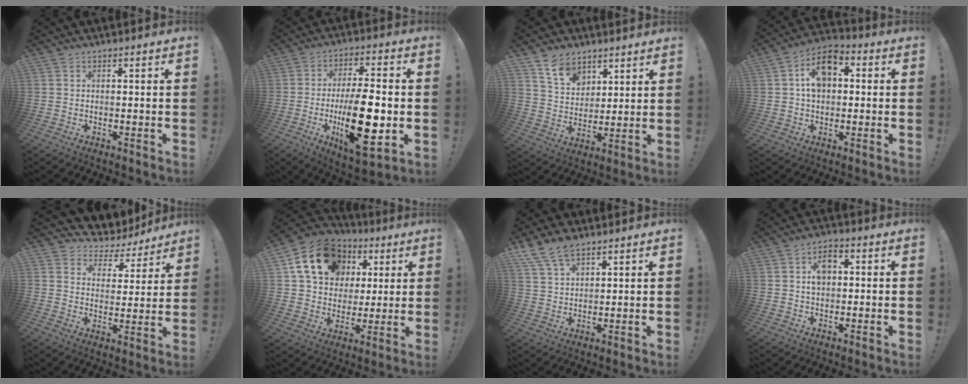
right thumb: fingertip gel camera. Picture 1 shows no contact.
{"total": 20.9, "force": [-4.0, 7.9, 18.9], "torque": [-0.319, -0.001, -0.057]}
{"total": 9.7, "force": [6.7, 6.0, 3.7], "torque": [-0.072, -0.037, 0.130]}
{"total": 10.4, "force": [2.1, 7.2, 7.2], "torque": [-0.109, 0.011, 0.042]}
{"total": 5.4, "force": [4.0, 3.5, 0.9], "torque": [-0.013, -0.046, 0.077]}
{"total": 18.9, "force": [8.0, 14.3, 9.5], "torque": [-0.145, -0.025, 0.163]}
{"total": 8.6, "force": [6.3, 4.1, 4.3], "torque": [-0.084, -0.024, 0.124]}
{"total": 5.9, "force": [1.1, 4.1, 4.1], "torque": [-0.062, 0.008, 0.017]}